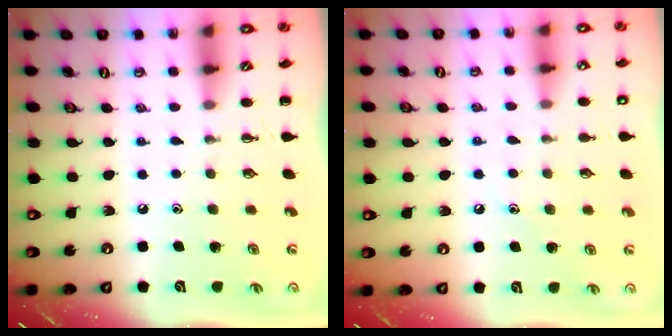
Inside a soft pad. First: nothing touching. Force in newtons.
{"total": 6.1, "press": 5.9, "slide": 1.7}